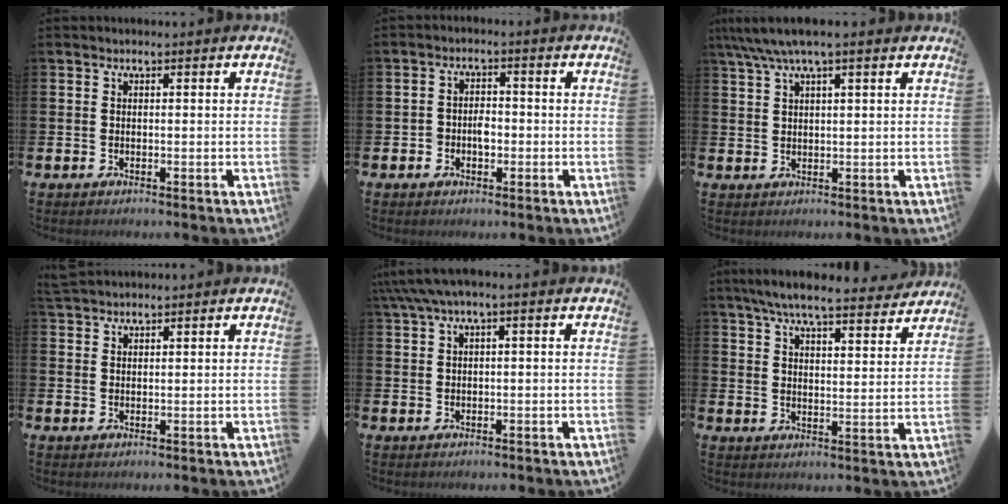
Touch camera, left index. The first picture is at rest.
{"total": 2.4, "force": [-0.7, 1.8, 1.3], "torque": [-0.011, -0.001, -0.021]}
{"total": 4.5, "force": [3.3, 0.6, 3.1], "torque": [-0.067, -0.002, 0.060]}
{"total": 2.1, "force": [2.1, 0.5, 0.2], "torque": [0.004, -0.007, 0.036]}
{"total": 2.5, "force": [1.0, 0.3, 2.3], "torque": [-0.046, 0.002, 0.017]}
{"total": 7.1, "force": [6.6, 0.8, 2.5], "torque": [-0.056, -0.042, 0.113]}